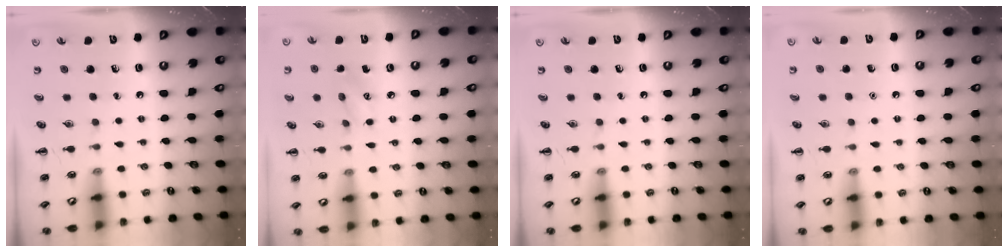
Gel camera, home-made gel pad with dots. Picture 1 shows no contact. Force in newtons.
{"total": 5.7, "press": 5.6, "slide": 1.2}
{"total": 0.0}
{"total": 1.5, "press": 1.5, "slide": 0.1}